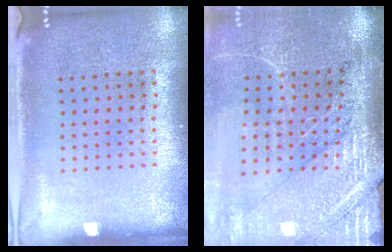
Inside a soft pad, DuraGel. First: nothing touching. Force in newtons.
{"total": 3.8, "press": 3.4, "slide": 1.6}